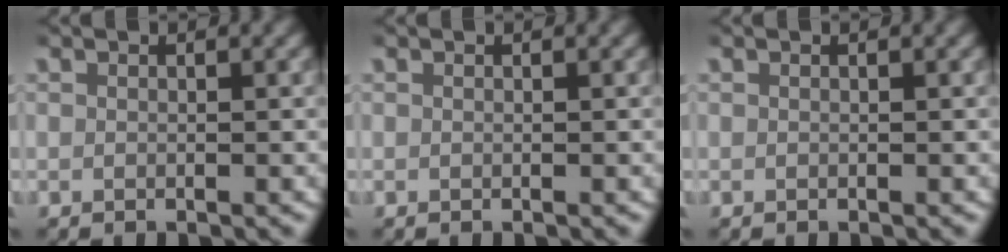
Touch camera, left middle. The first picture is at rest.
{"total": 0.0}
{"total": 0.0}